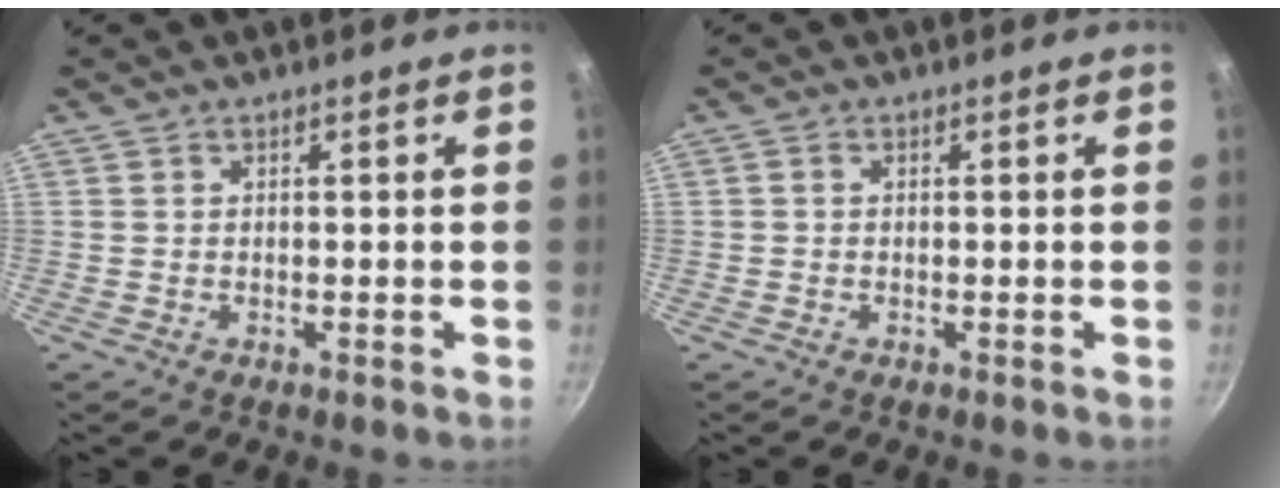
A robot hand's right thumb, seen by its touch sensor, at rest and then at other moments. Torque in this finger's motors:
{"motor_torque": [-0.15, -0.75, -0.10, 0.08, 0.07]}